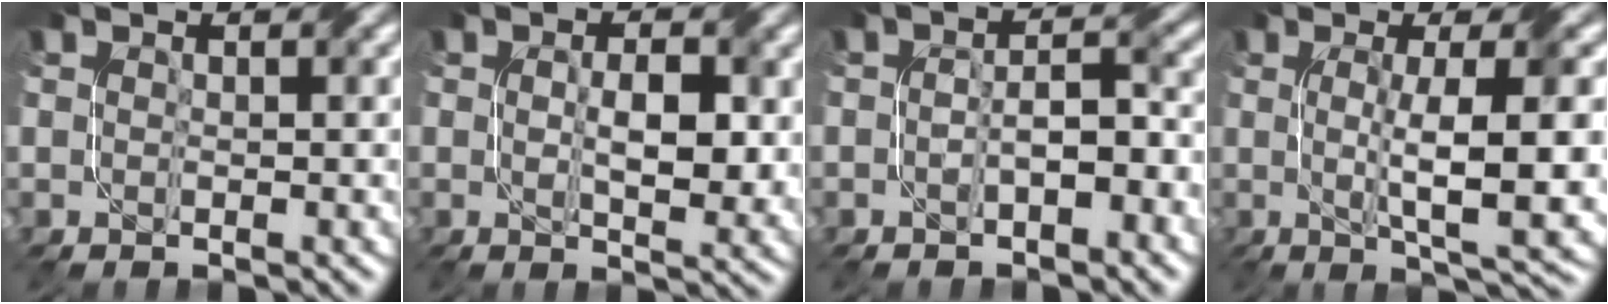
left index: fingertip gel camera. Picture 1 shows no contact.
{"total": 4.7, "force": [0.3, 1.9, 4.3], "torque": [-0.079, -0.005, 0.012]}
{"total": 3.4, "force": [-1.3, 1.2, 2.9], "torque": [-0.053, 0.008, -0.024]}
{"total": 9.2, "force": [-0.1, 1.9, 9.0], "torque": [-0.131, -0.002, 0.003]}